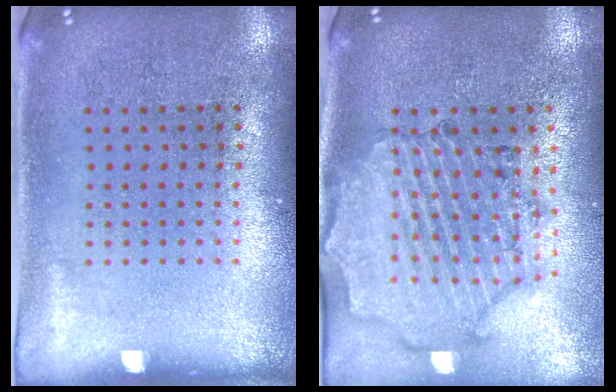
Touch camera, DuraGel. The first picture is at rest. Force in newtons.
{"total": 1.7, "press": 1.7, "slide": 0.3}